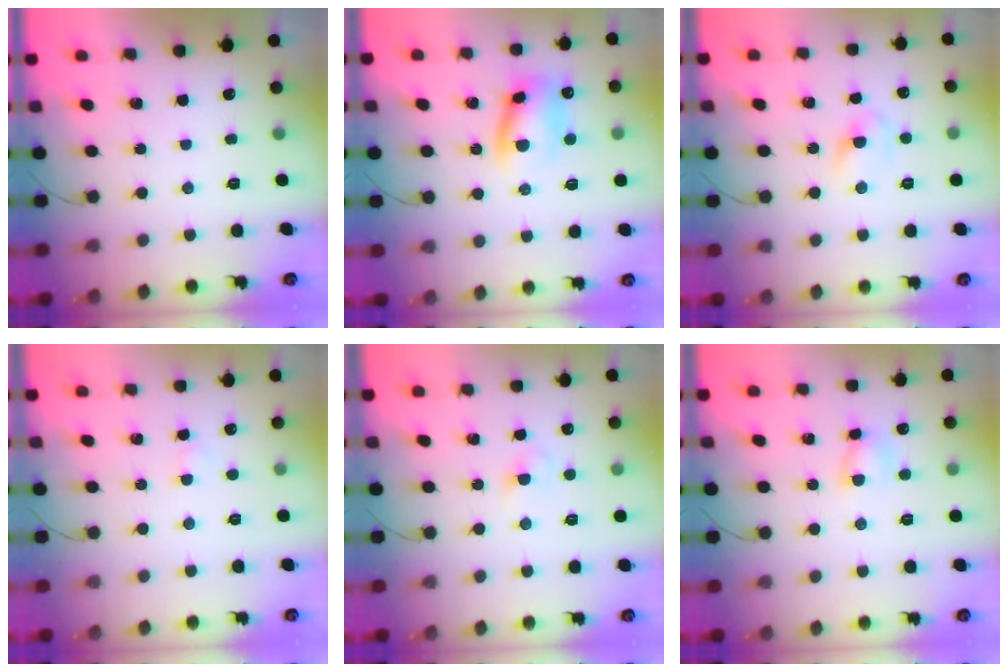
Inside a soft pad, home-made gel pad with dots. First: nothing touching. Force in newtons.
{"total": 11.3, "press": 11.1, "slide": 2.1}
{"total": 4.4, "press": 4.2, "slide": 1.5}
{"total": 1.3, "press": 1.0, "slide": 0.7}
{"total": 2.6, "press": 2.4, "slide": 1.1}
{"total": 4.7, "press": 4.6, "slide": 0.8}